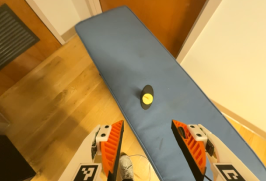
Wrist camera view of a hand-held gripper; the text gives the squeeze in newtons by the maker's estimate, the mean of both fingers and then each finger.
{"total": 0.0}